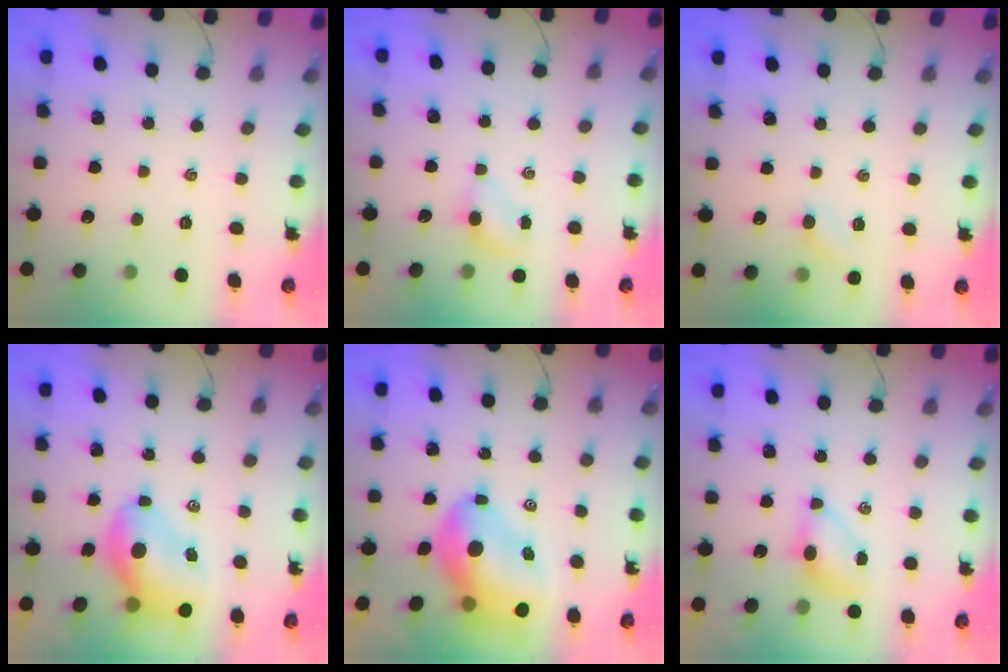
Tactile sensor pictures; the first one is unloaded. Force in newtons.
{"total": 4.0, "press": 3.8, "slide": 1.0}
{"total": 5.3, "press": 5.1, "slide": 1.6}
{"total": 8.7, "press": 8.3, "slide": 2.5}
{"total": 11.9, "press": 11.4, "slide": 3.3}
{"total": 4.6, "press": 4.5, "slide": 0.9}